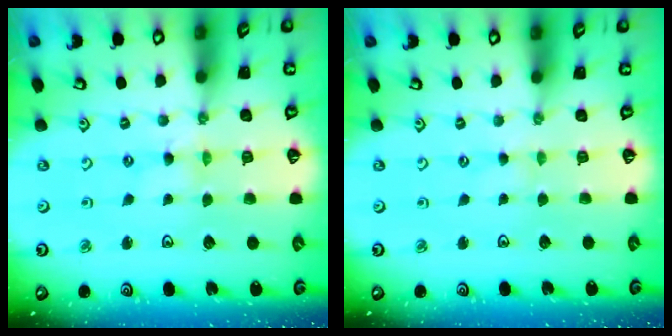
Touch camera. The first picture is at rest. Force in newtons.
{"total": 0.0}